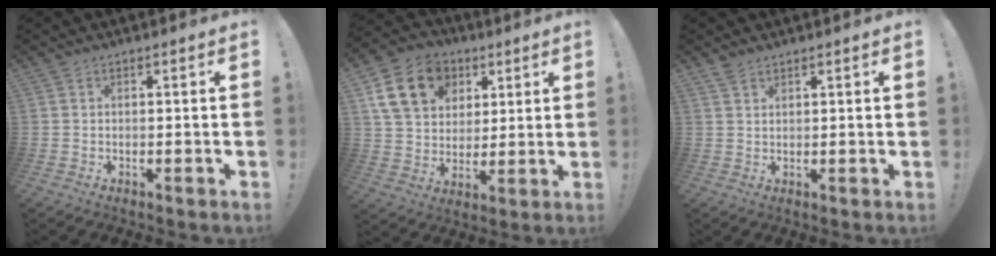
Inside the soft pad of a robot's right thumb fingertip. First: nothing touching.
{"total": 18.1, "force": [7.1, 14.1, 8.8], "torque": [-0.128, -0.017, 0.145]}
{"total": 2.2, "force": [1.8, 0.7, 1.1], "torque": [-0.018, -0.007, 0.032]}